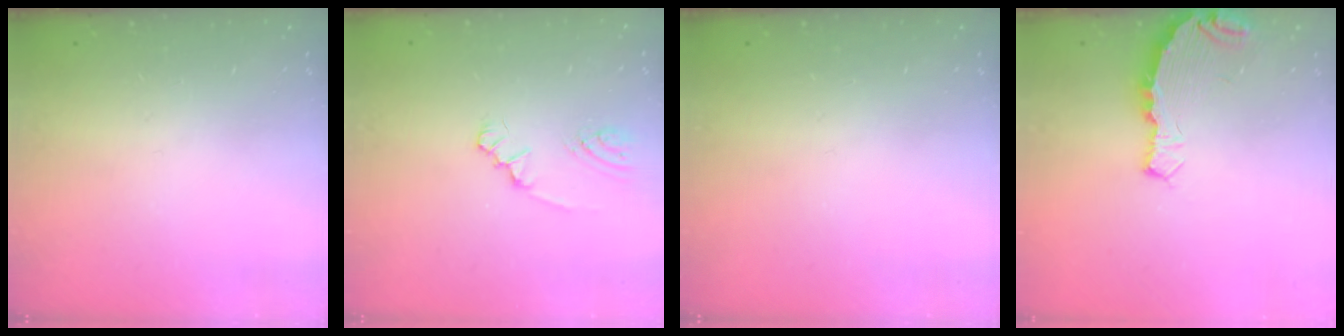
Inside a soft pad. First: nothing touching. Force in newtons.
{"total": 1.7, "press": 1.6, "slide": 0.3}
{"total": 0.0}
{"total": 4.3, "press": 4.3, "slide": 0.3}